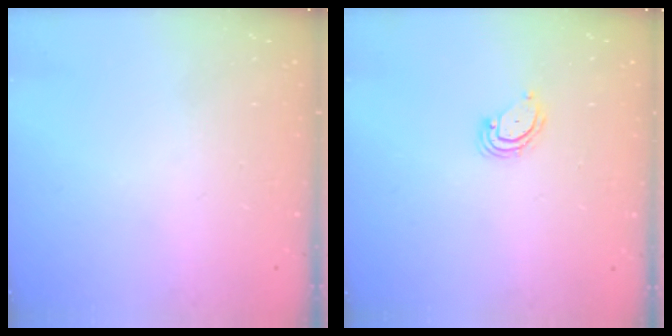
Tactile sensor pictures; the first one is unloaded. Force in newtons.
{"total": 3.8, "press": 3.8, "slide": 0.3}